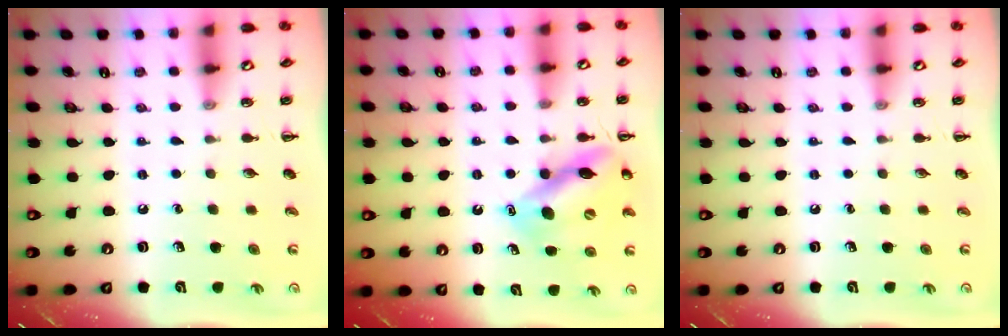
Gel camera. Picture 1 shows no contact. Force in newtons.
{"total": 12.2, "press": 11.9, "slide": 2.8}
{"total": 0.0}